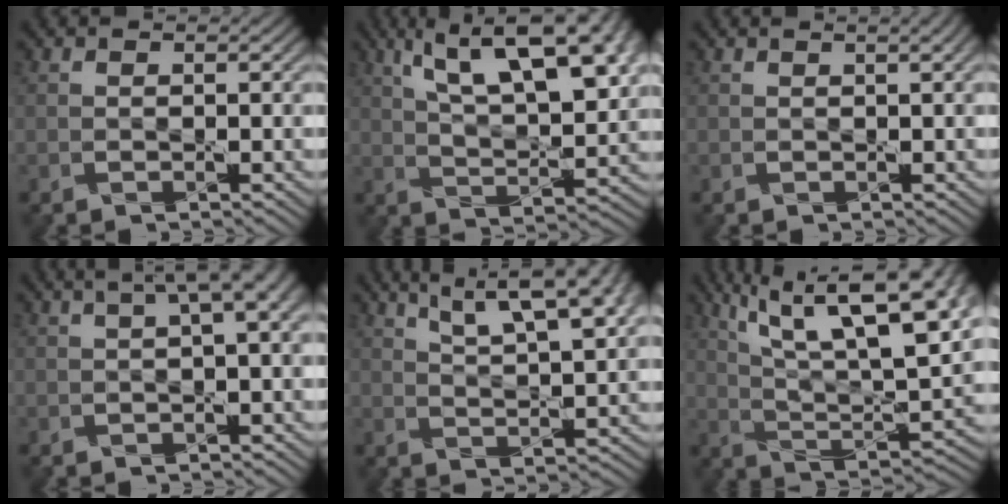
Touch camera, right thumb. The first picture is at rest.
{"total": 16.1, "force": [7.5, 6.4, 12.7], "torque": [-0.216, 0.021, 0.116]}
{"total": 1.4, "force": [0.8, 0.3, 1.2], "torque": [-0.018, 0.004, 0.003]}
{"total": 5.1, "force": [1.7, 1.4, 4.6], "torque": [-0.061, 0.023, 0.029]}
{"total": 11.9, "force": [7.2, 3.5, 8.8], "torque": [-0.144, 0.020, 0.096]}
{"total": 19.6, "force": [9.7, 7.2, 15.5], "torque": [-0.279, 0.032, 0.159]}